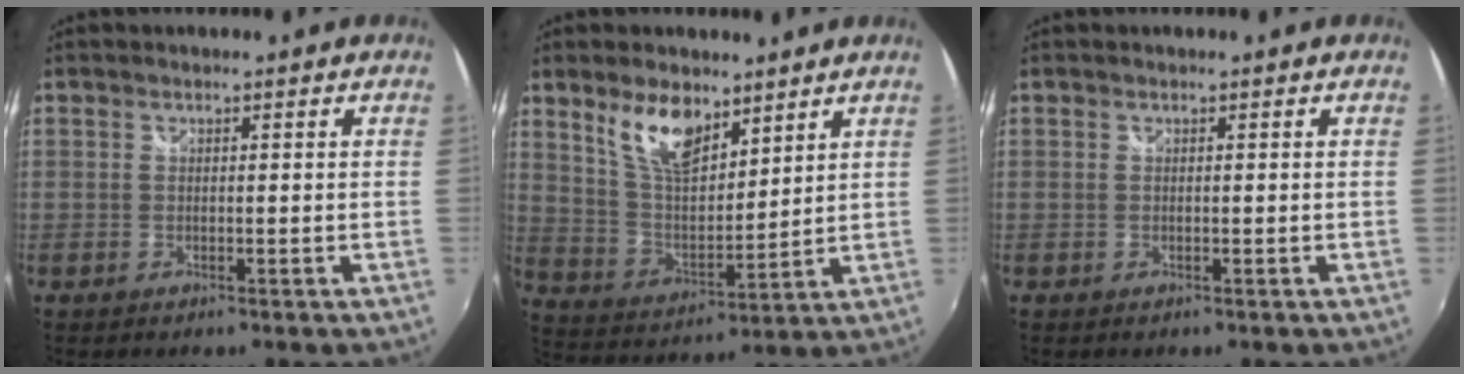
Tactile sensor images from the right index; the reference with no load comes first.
{"total": 11.4, "force": [7.4, 5.1, 7.0], "torque": [-0.130, 0.005, 0.147]}
{"total": 0.0}